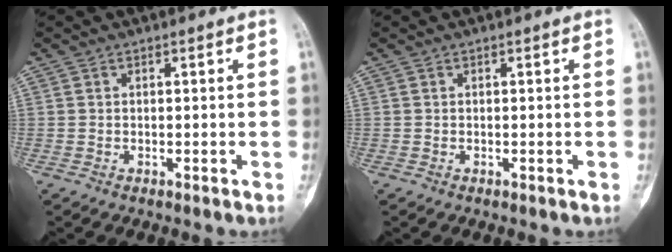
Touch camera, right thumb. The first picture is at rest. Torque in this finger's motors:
{"motor_torque": [-0.11, -0.11, 0.09, 0.02, 0.00]}